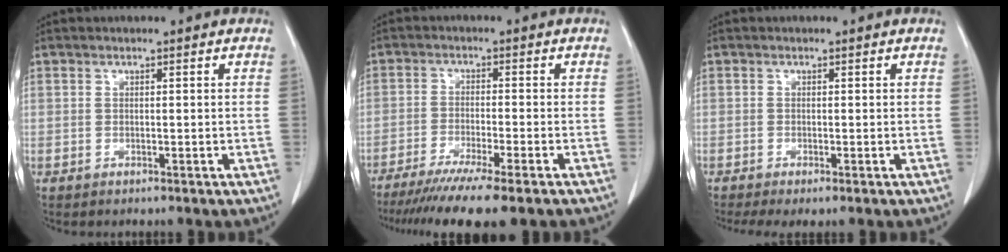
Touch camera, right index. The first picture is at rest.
{"total": 11.8, "force": [-9.3, -0.2, 7.3], "torque": [-0.103, -0.032, -0.145]}
{"total": 3.0, "force": [-2.1, 0.7, 2.1], "torque": [-0.038, -0.010, -0.034]}